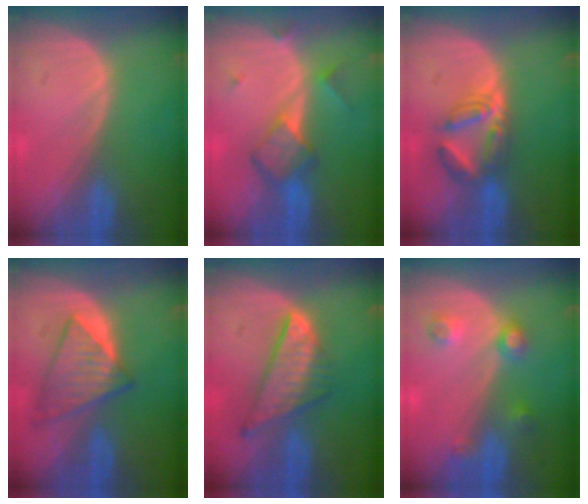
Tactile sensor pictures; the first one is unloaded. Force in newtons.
{"total": 5.6, "press": 5.4, "slide": 1.2}
{"total": 5.7, "press": 5.6, "slide": 1.3}
{"total": 6.5, "press": 6.5, "slide": 0.7}
{"total": 8.3, "press": 7.1, "slide": 4.2}
{"total": 4.2, "press": 3.7, "slide": 1.9}